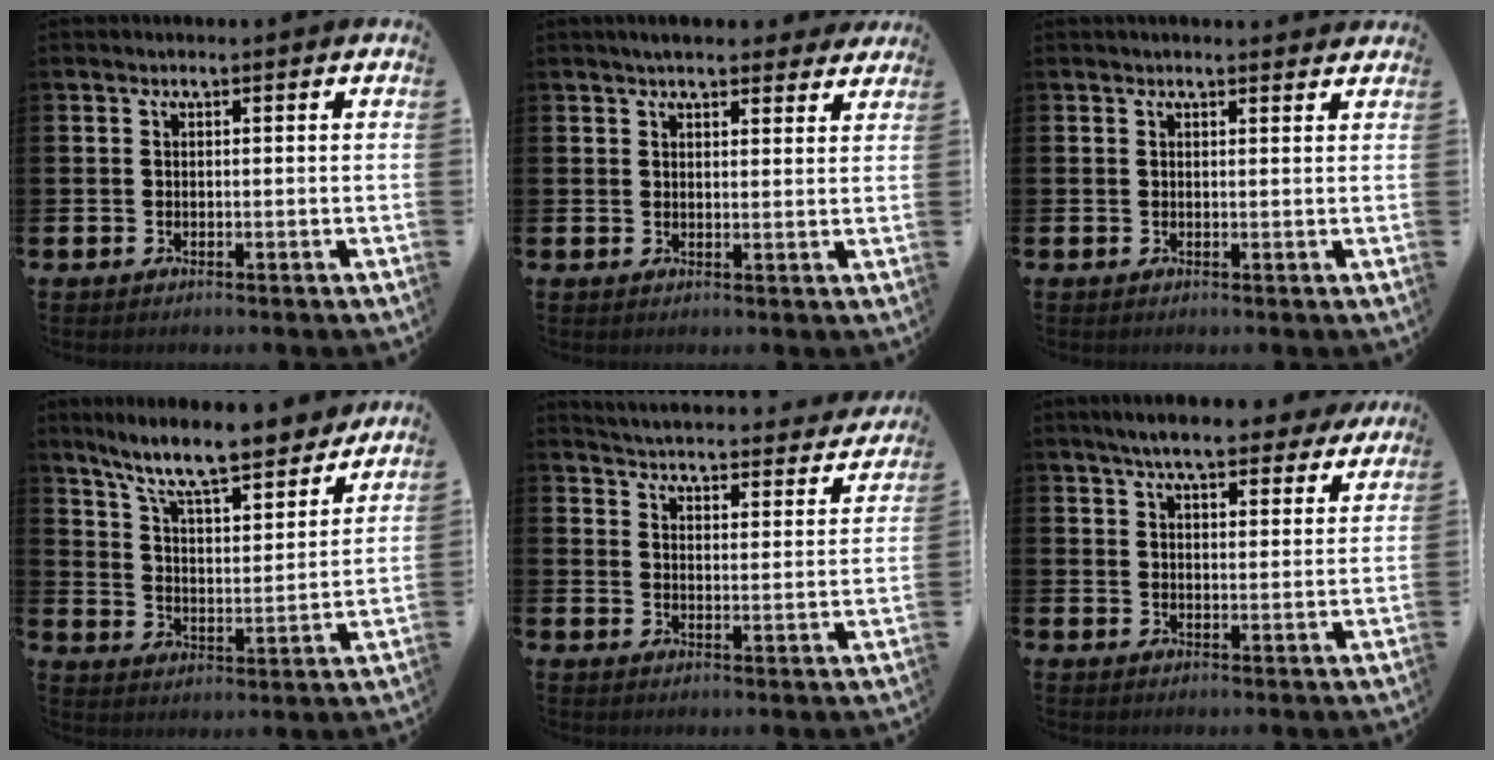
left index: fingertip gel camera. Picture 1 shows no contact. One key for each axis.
{"total": 4.3, "fx": 3.9, "fy": 1.1, "fz": 1.2, "tx": -0.020, "ty": -0.015, "tz": 0.070}
{"total": 1.1, "fx": 1.1, "fy": 0.1, "fz": 0.1, "tx": 0.003, "ty": -0.003, "tz": 0.019}
{"total": 10.5, "fx": 9.4, "fy": 1.5, "fz": 4.4, "tx": -0.106, "ty": -0.062, "tz": 0.160}
{"total": 4.6, "fx": 4.5, "fy": 0.4, "fz": 0.5, "tx": -0.028, "ty": -0.042, "tz": 0.075}
{"total": 7.6, "fx": 6.8, "fy": 1.6, "fz": 2.9, "tx": -0.057, "ty": -0.026, "tz": 0.120}